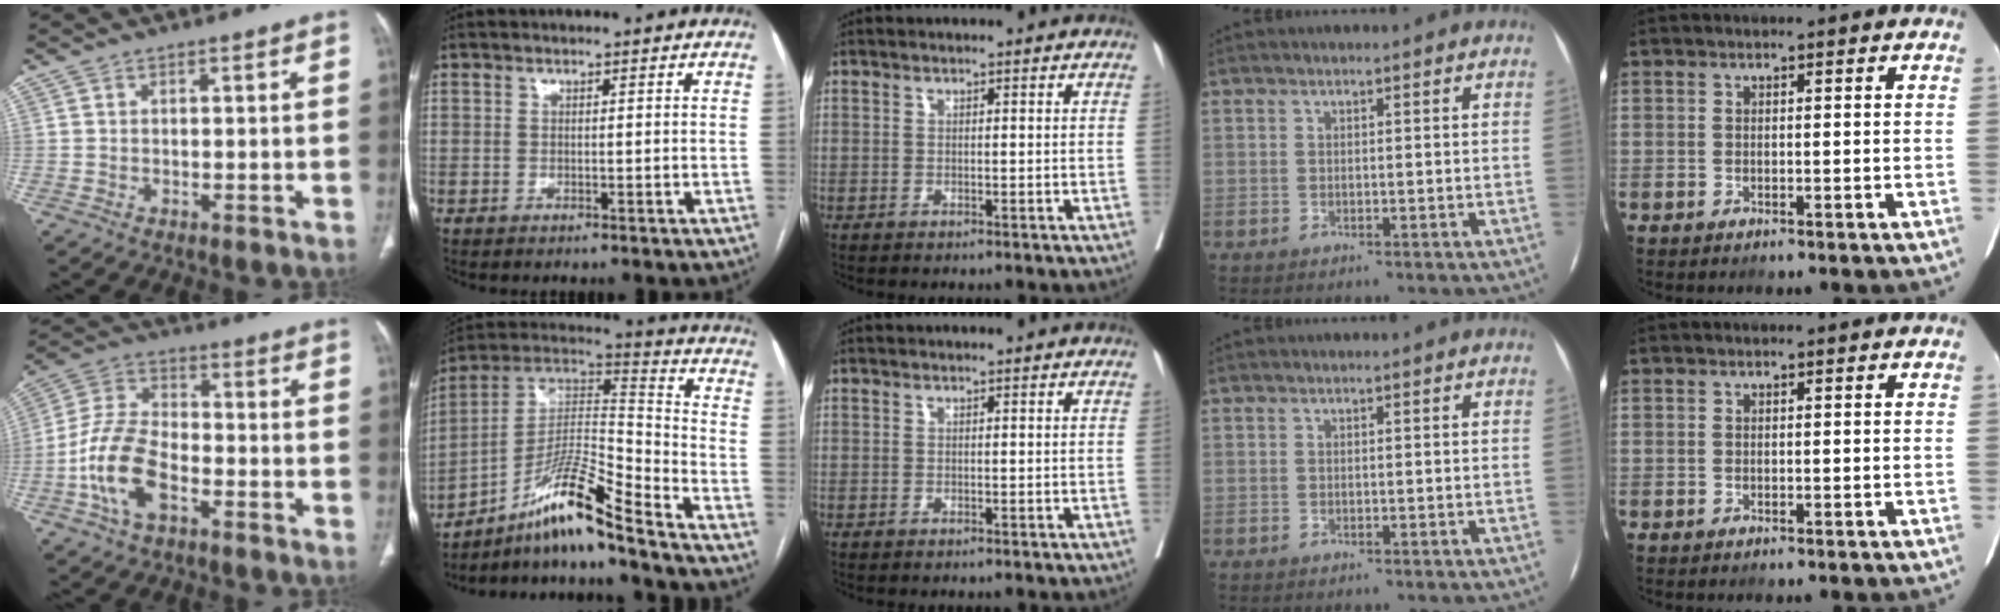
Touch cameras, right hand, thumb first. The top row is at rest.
{"thumb": {"total": 12.5, "force": [-4.7, 6.9, 9.3], "torque": [-0.189, 0.030, -0.092]}, "index": {"total": 14.0, "force": [-10.6, -0.4, 9.1], "torque": [-0.170, 0.017, -0.190]}, "middle": {"total": 0.6, "force": [0.6, -0.1, -0.1], "torque": [-0.001, 0.002, 0.011]}}